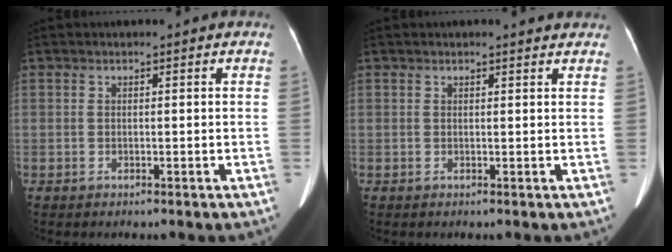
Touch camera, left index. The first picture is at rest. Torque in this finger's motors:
{"motor_torque": [0.07, -0.08, -0.02, -0.01]}